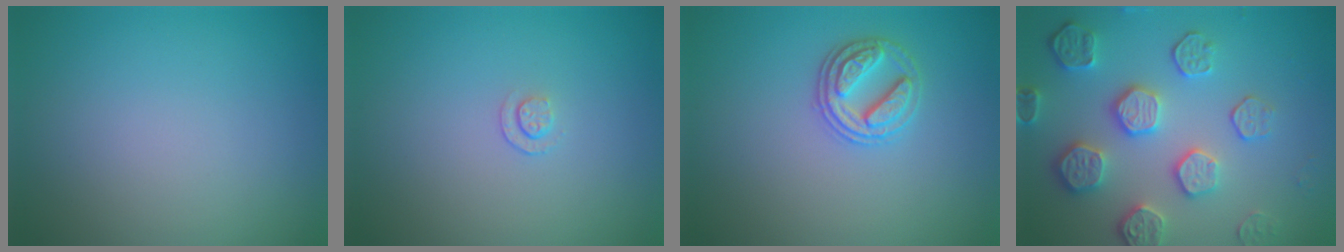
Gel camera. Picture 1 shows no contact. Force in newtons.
{"total": 0.8, "press": 0.5, "slide": 0.7}
{"total": 2.6, "press": 2.6, "slide": 0.5}
{"total": 5.2, "press": 4.5, "slide": 2.6}